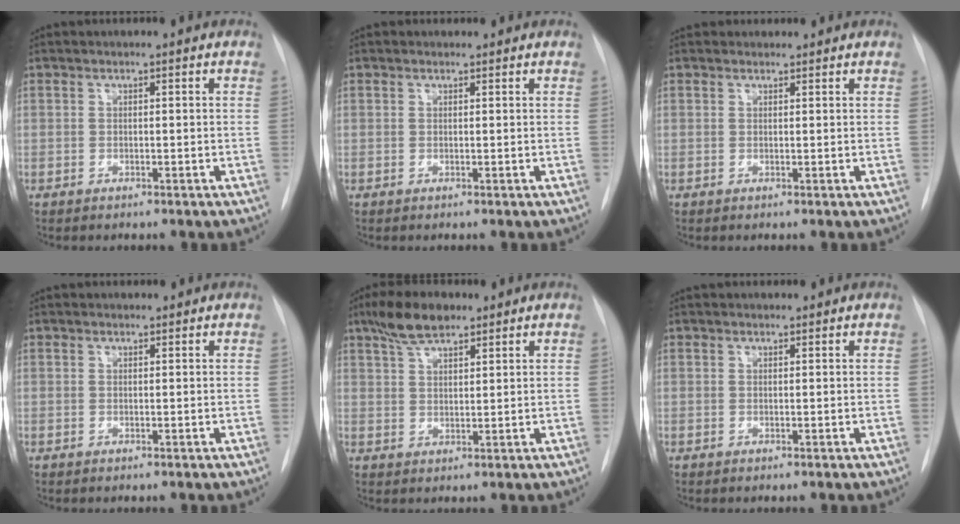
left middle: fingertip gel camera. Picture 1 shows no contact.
{"total": 0.6, "force": [0.5, 0.3, -0.1], "torque": [-0.004, 0.005, 0.008]}
{"total": 1.7, "force": [1.5, 0.6, -0.1], "torque": [0.004, 0.018, 0.024]}
{"total": 1.3, "force": [1.2, 0.4, 0.1], "torque": [-0.004, 0.014, 0.020]}
{"total": 6.5, "force": [4.8, 2.3, 3.7], "torque": [-0.073, 0.014, 0.089]}
{"total": 2.4, "force": [2.3, 0.7, 0.6], "torque": [-0.003, 0.026, 0.033]}